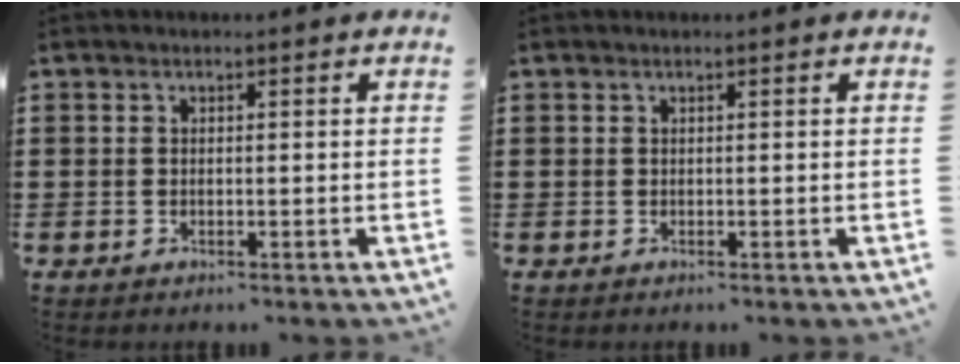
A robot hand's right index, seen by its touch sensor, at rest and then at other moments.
{"total": 0.0}